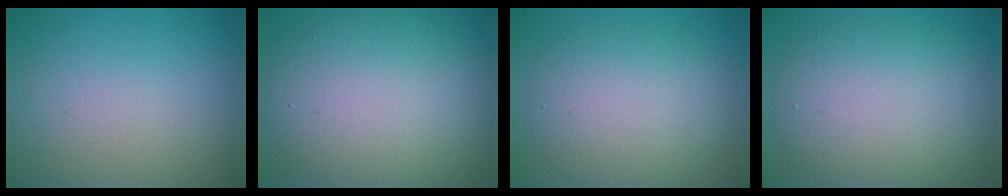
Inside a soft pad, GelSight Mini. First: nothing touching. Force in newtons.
{"total": 12.0, "press": 11.9, "slide": 0.6}
{"total": 5.8, "press": 5.8, "slide": 0.2}
{"total": 7.3, "press": 7.3, "slide": 0.2}